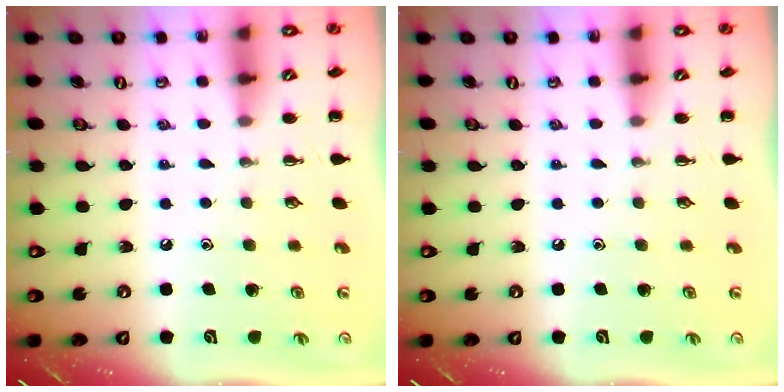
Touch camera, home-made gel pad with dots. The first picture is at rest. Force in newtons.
{"total": 0.0}